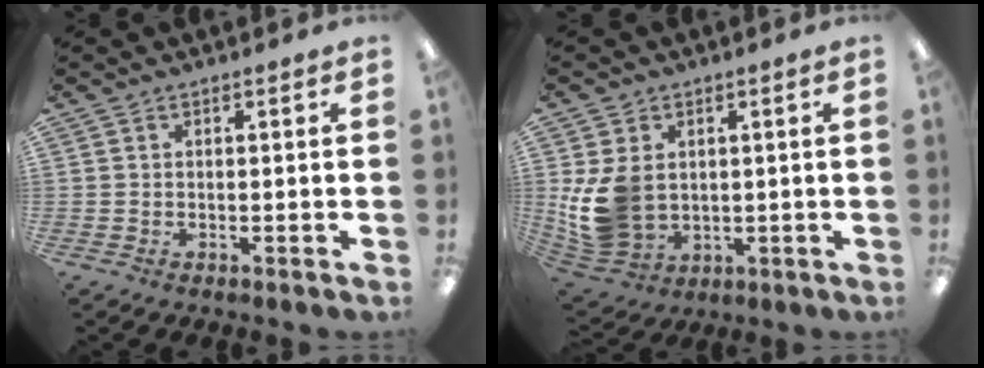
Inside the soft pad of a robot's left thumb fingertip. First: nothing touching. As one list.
[{"total": 12.3, "force": [0.7, 9.8, 7.5], "torque": [-0.183, 0.004, 0.017]}]